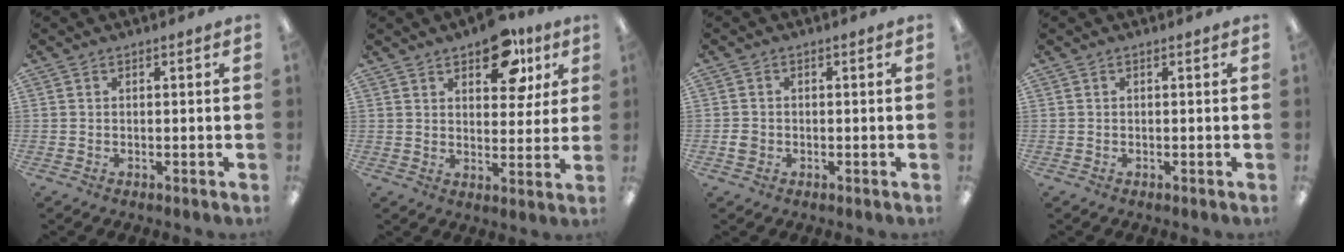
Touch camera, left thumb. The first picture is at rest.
{"total": 12.0, "force": [7.4, 6.5, 6.8], "torque": [-0.075, -0.031, 0.126]}
{"total": 2.0, "force": [-0.7, 1.8, 0.4], "torque": [-0.006, 0.004, -0.013]}
{"total": 0.0}